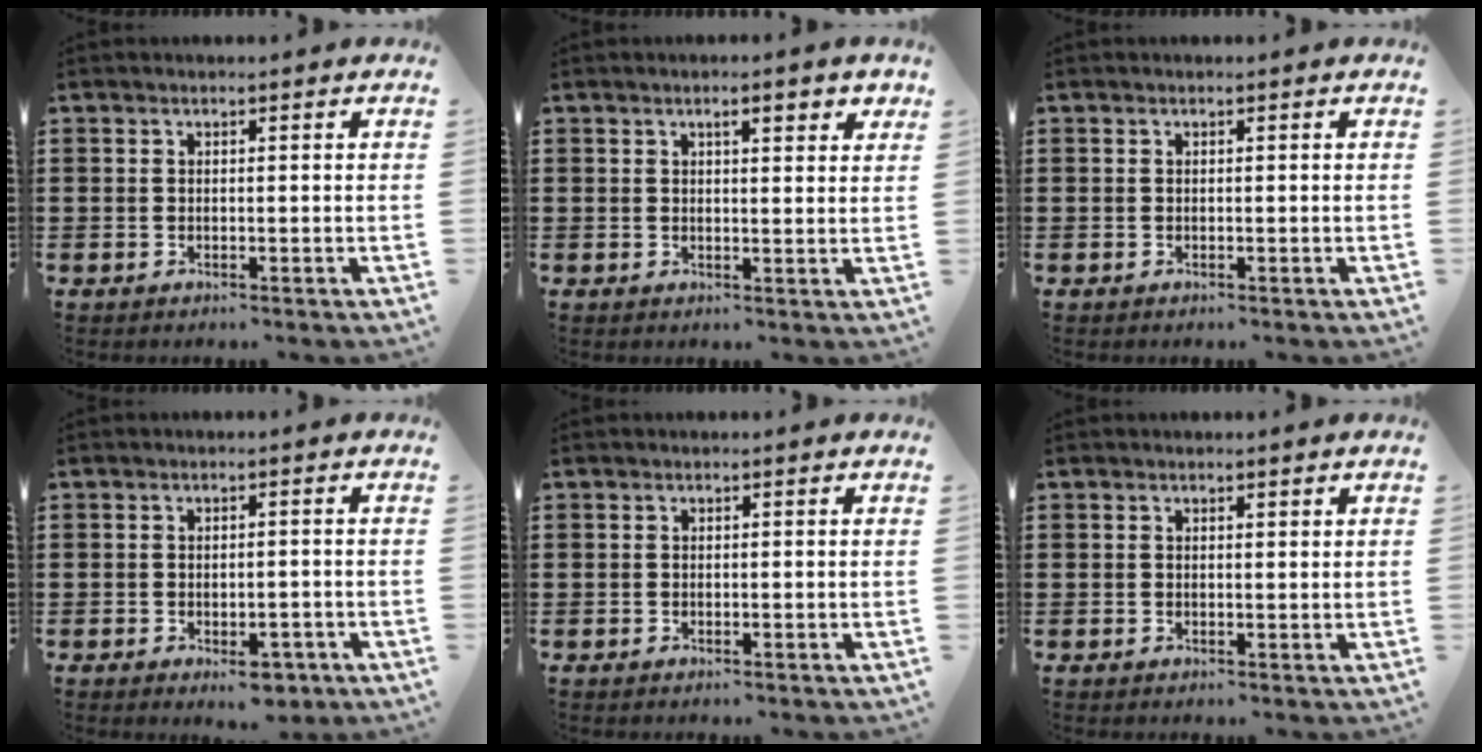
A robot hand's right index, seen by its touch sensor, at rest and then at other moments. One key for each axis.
{"total": 2.8, "fx": 1.5, "fy": 0.7, "fz": 2.2, "tx": -0.030, "ty": 0.000, "tz": 0.019}
{"total": 0.0}
{"total": 3.3, "fx": -2.2, "fy": 1.5, "fz": 1.9, "tx": -0.030, "ty": 0.009, "tz": -0.039}
{"total": 0.0}
{"total": 0.5, "fx": 0.4, "fy": 0.3, "fz": 0.3, "tx": -0.006, "ty": 0.002, "tz": 0.007}